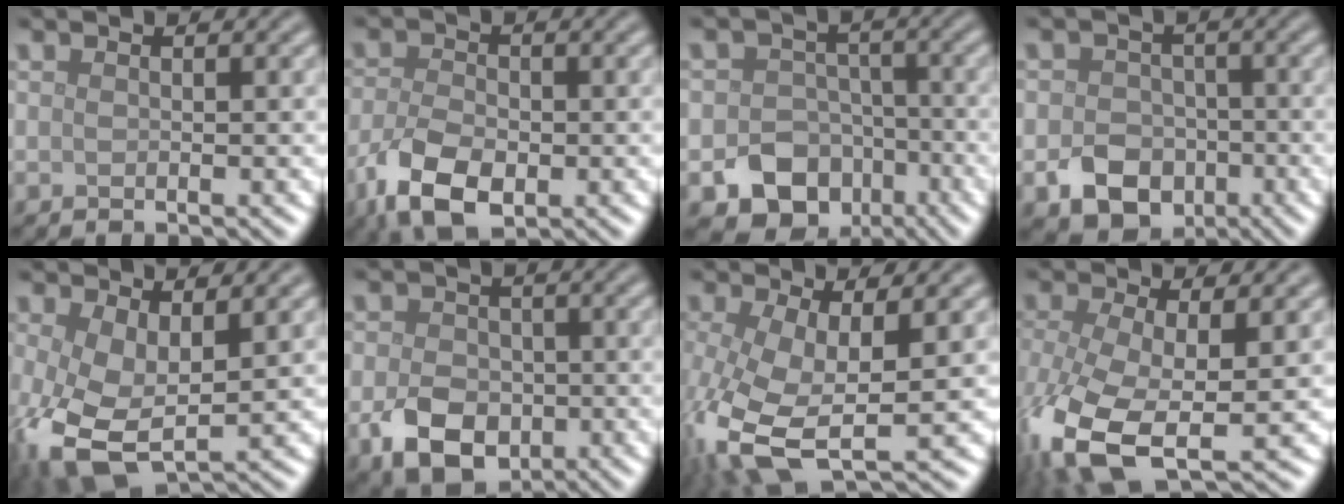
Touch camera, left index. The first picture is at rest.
{"total": 6.3, "force": [-2.6, 3.7, 4.3], "torque": [-0.102, -0.012, -0.053]}
{"total": 10.5, "force": [-5.0, 8.6, 3.2], "torque": [-0.018, -0.038, -0.091]}
{"total": 5.3, "force": [-2.0, 4.2, 2.5], "torque": [-0.036, -0.008, -0.037]}
{"total": 7.8, "force": [-0.7, 4.3, 6.5], "torque": [-0.158, -0.023, -0.005]}
{"total": 6.4, "force": [-2.1, 4.8, 3.8], "torque": [-0.076, -0.012, -0.041]}
{"total": 9.6, "force": [-2.0, 4.4, 8.3], "torque": [-0.193, -0.025, -0.034]}
{"total": 10.3, "force": [-3.1, 4.9, 8.5], "torque": [-0.203, -0.029, -0.051]}